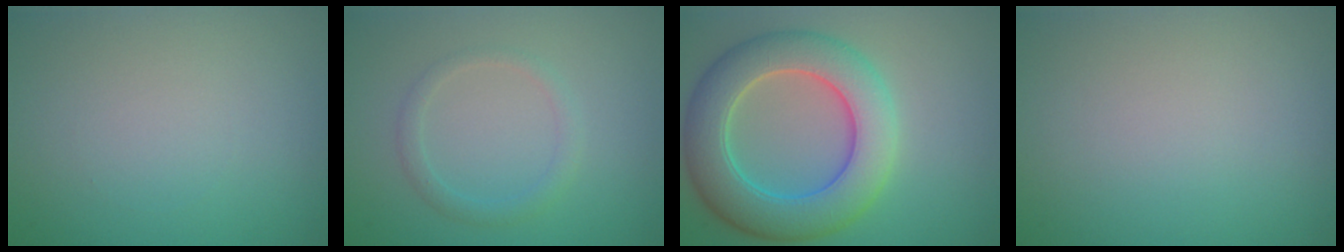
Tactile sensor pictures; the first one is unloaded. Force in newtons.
{"total": 1.6, "press": 1.6, "slide": 0.0}
{"total": 8.4, "press": 8.4, "slide": 0.3}
{"total": 0.0}